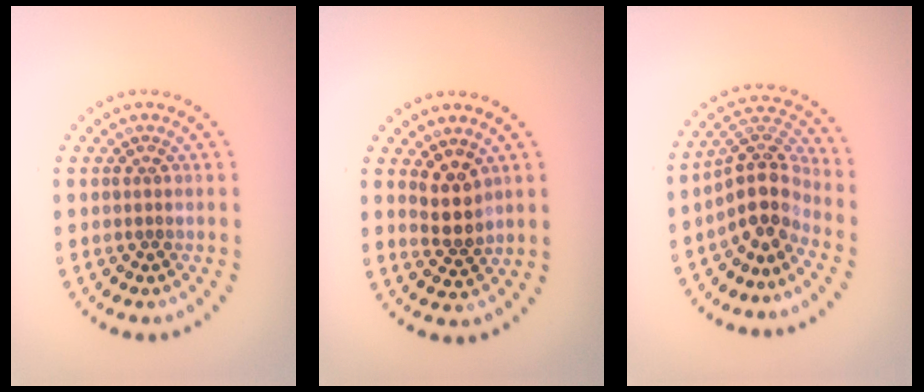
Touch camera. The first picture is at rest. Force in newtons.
{"total": 2.6, "press": 2.2, "slide": 1.4}
{"total": 4.3, "press": 3.2, "slide": 2.9}